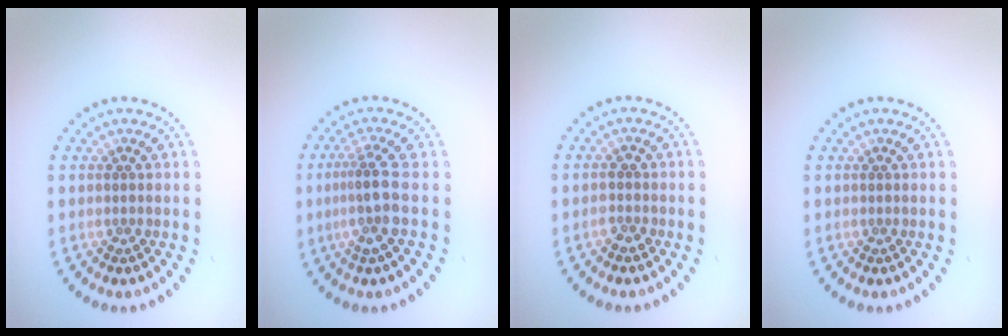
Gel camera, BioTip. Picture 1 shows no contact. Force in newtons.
{"total": 3.1, "press": 2.2, "slide": 2.1}
{"total": 1.3, "press": 1.3, "slide": 0.2}
{"total": 0.0}